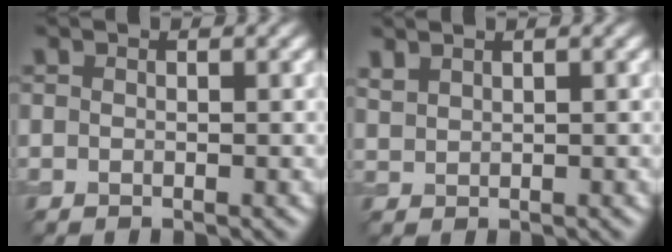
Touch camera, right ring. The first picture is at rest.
{"total": 1.3, "force": [1.2, 0.2, 0.2], "torque": [-0.011, 0.004, 0.031]}